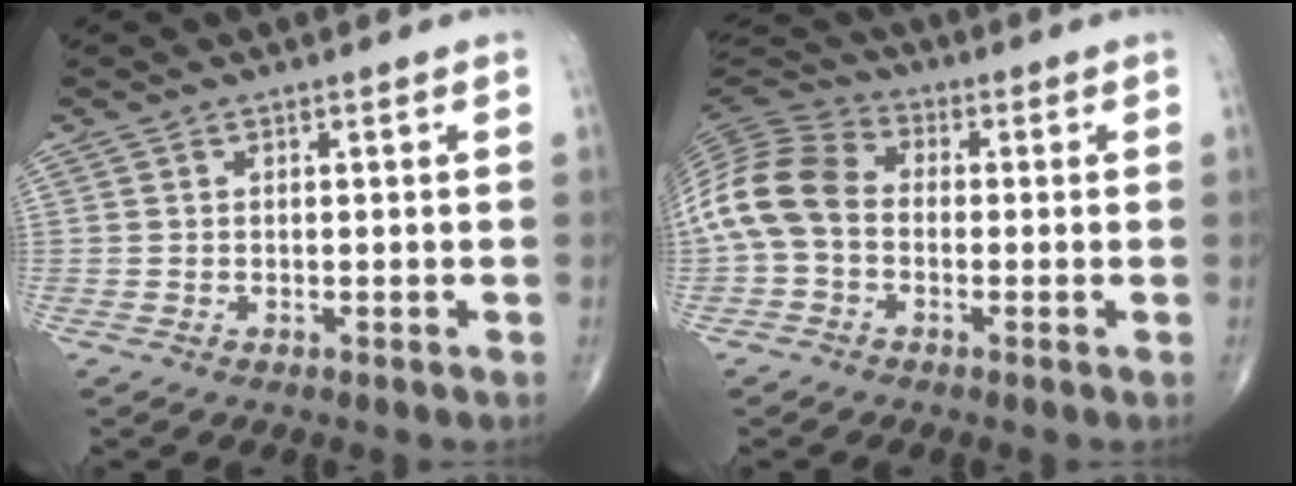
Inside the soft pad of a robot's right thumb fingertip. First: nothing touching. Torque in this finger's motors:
{"motor_torque": [0.33, 0.19, 1.05, -0.22, 0.42]}